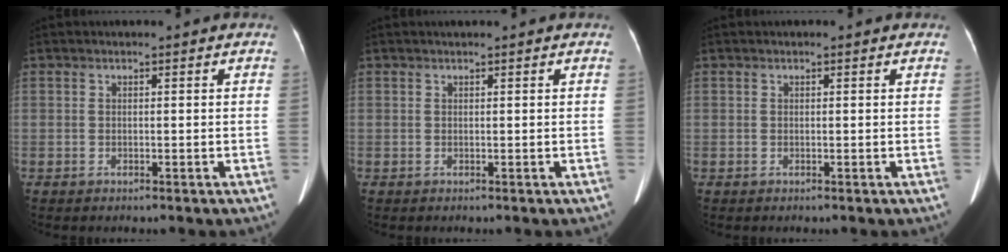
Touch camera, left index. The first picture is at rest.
{"total": 0.7, "force": [0.6, 0.0, 0.4], "torque": [-0.007, 0.011, 0.011]}
{"total": 0.0}